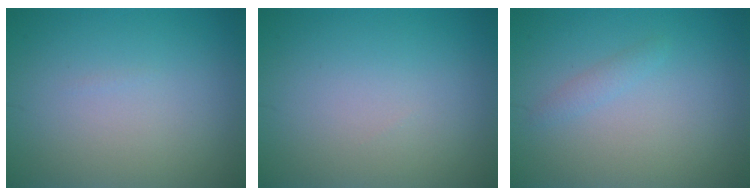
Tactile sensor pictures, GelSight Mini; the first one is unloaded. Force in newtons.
{"total": 0.0}
{"total": 1.0, "press": 1.0, "slide": 0.0}